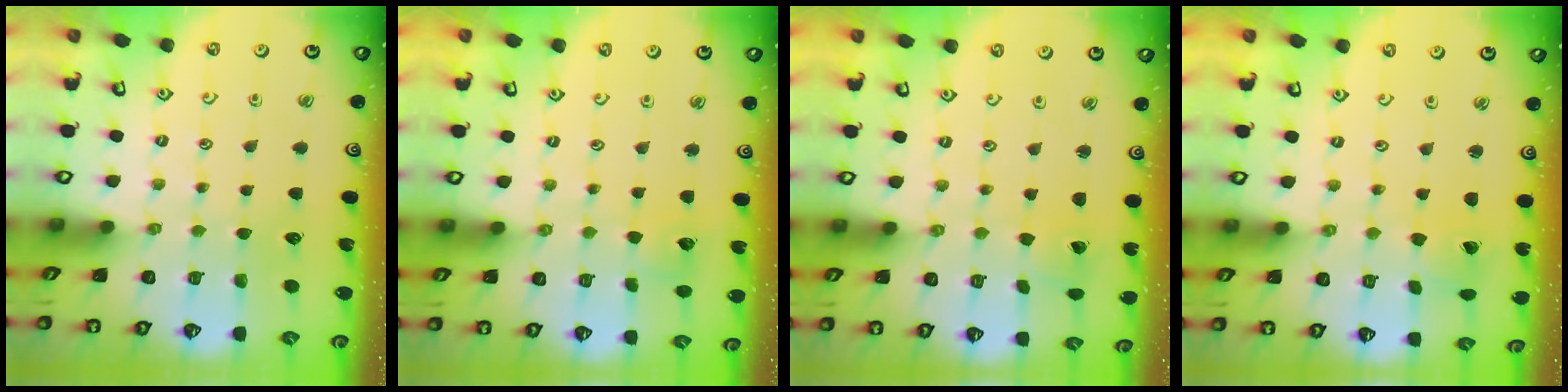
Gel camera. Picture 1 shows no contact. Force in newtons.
{"total": 5.2, "press": 5.1, "slide": 0.5}
{"total": 2.4, "press": 2.4, "slide": 0.2}
{"total": 2.4, "press": 2.4, "slide": 0.3}